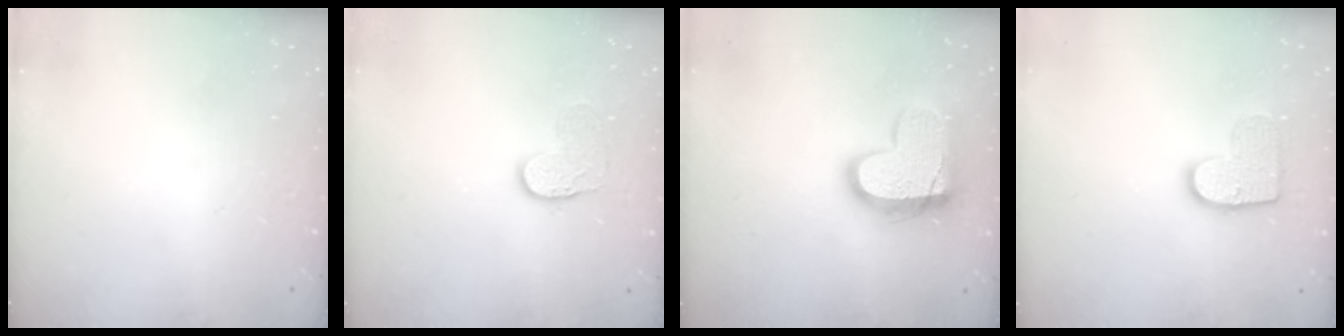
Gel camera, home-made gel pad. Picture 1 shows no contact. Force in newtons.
{"total": 7.6, "press": 7.6, "slide": 0.4}
{"total": 15.7, "press": 15.6, "slide": 1.1}
{"total": 10.4, "press": 10.4, "slide": 0.5}